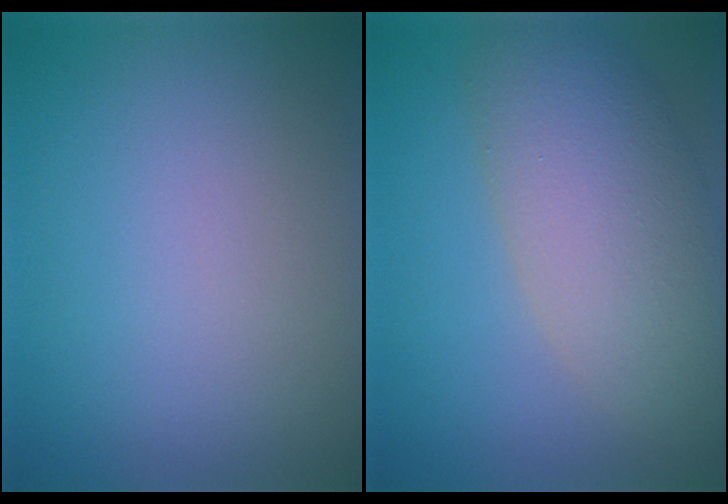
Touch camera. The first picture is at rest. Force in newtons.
{"total": 7.1, "press": 7.1, "slide": 0.5}